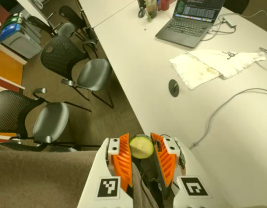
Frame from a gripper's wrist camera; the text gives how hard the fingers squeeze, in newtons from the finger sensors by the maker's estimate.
{"total": 12.8, "left": 13.2, "right": 12.4}